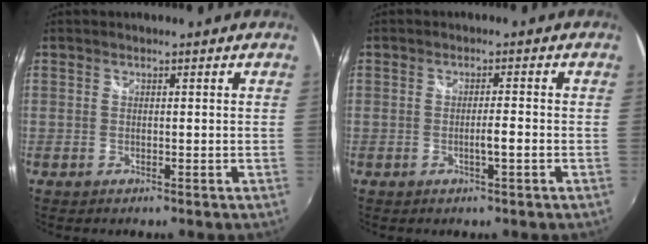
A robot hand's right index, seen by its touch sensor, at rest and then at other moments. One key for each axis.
{"total": 2.2, "fx": -0.9, "fy": -0.2, "fz": 2.0, "tx": -0.033, "ty": -0.002, "tz": -0.016}